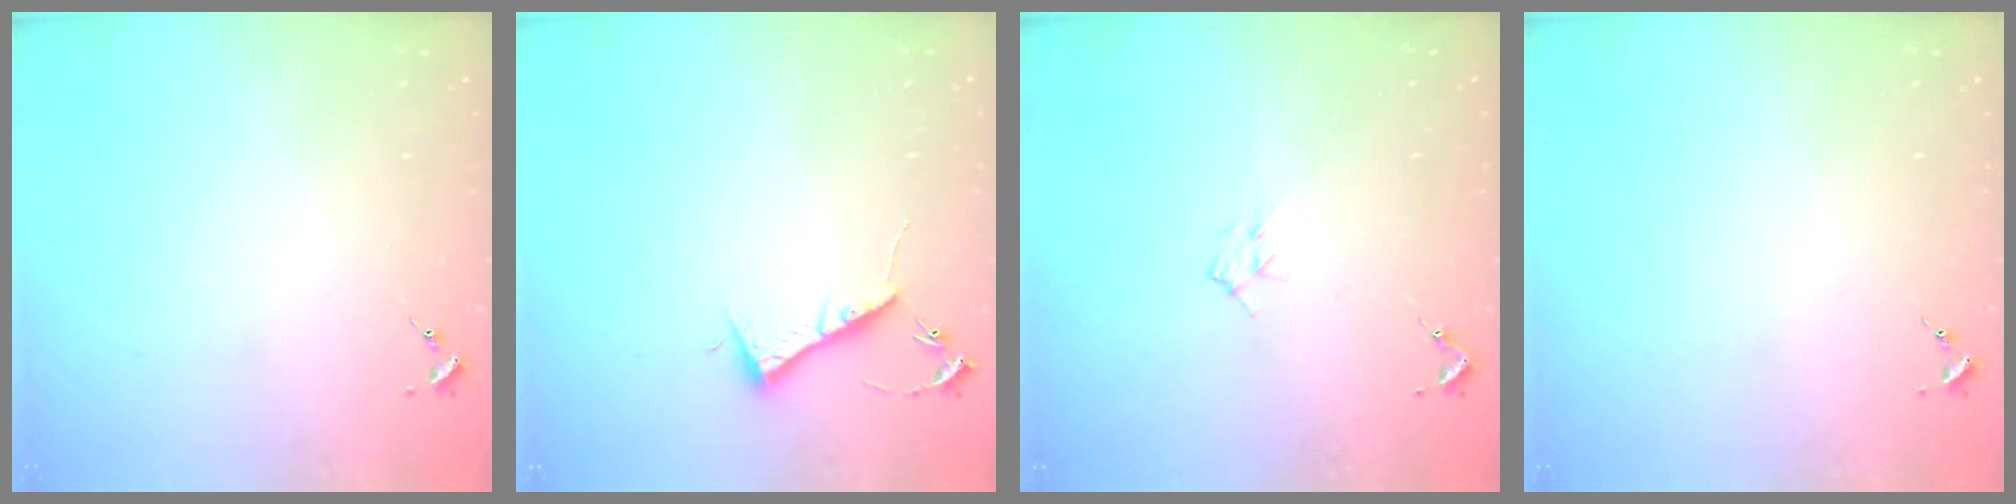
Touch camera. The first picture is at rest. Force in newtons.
{"total": 6.8, "press": 6.8, "slide": 0.6}
{"total": 5.6, "press": 5.5, "slide": 1.0}
{"total": 0.0}